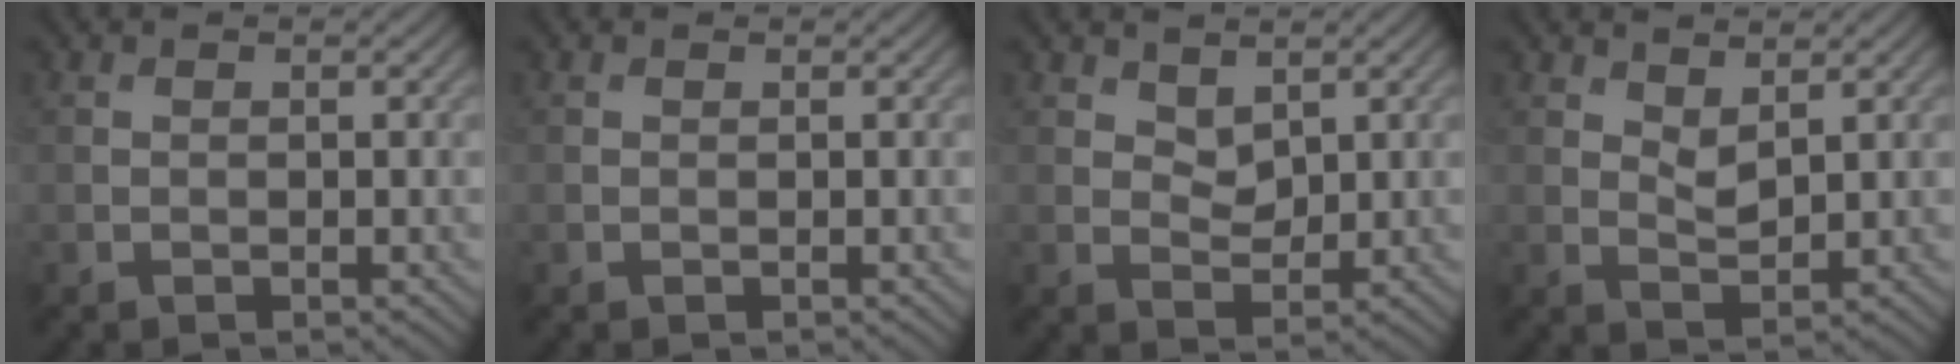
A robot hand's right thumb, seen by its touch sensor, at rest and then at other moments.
{"total": 0.0}
{"total": 2.6, "force": [1.8, 1.5, 1.3], "torque": [-0.029, -0.005, 0.030]}
{"total": 2.5, "force": [1.7, 0.9, 1.5], "torque": [-0.033, -0.006, 0.034]}